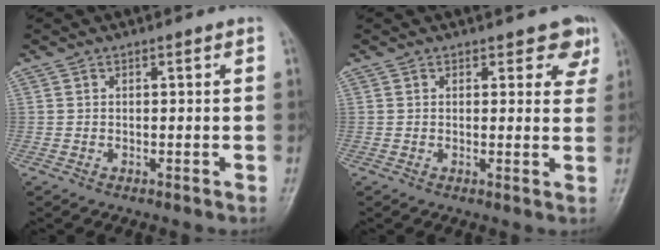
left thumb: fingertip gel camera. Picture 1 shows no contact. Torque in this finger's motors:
{"motor_torque": [-0.07, 0.03, 0.01, -0.04, 0.03]}